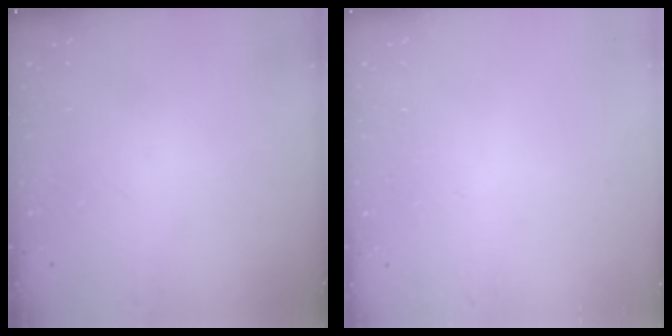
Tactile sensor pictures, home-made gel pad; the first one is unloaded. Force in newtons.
{"total": 0.0}